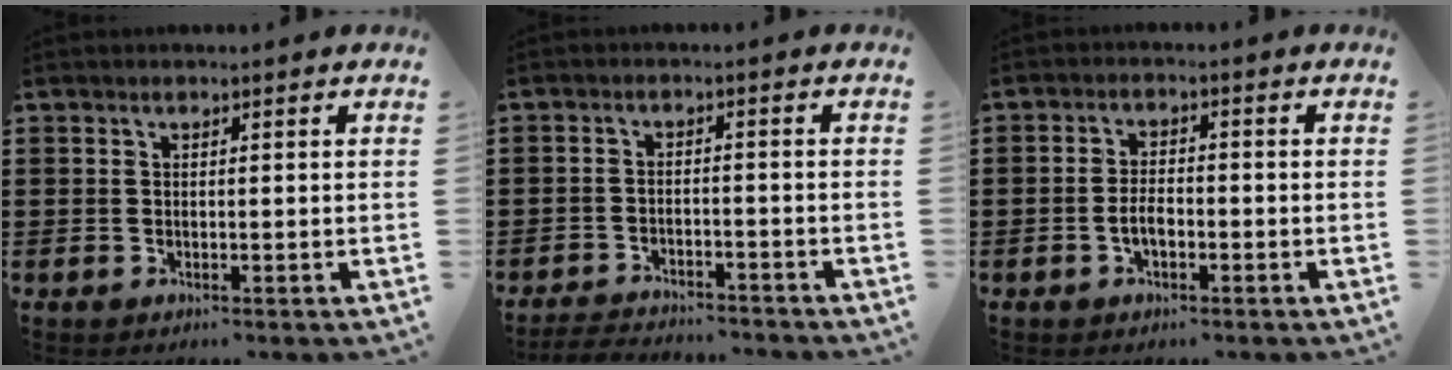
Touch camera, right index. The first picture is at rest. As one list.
[{"total": 1.3, "force": [-1.3, 0.2, 0.0], "torque": [-0.006, 0.002, -0.028]}, {"total": 3.1, "force": [-1.1, 1.5, 2.5], "torque": [-0.061, 0.000, -0.025]}]